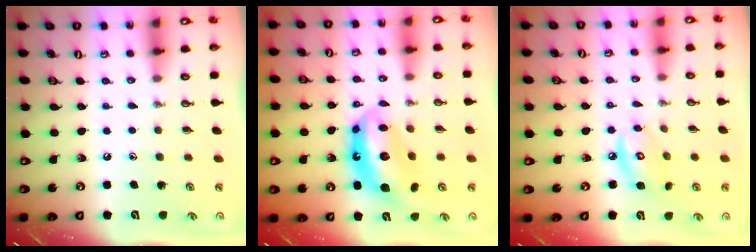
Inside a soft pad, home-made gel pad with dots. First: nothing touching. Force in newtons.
{"total": 13.1, "press": 13.1, "slide": 1.1}
{"total": 8.2, "press": 8.2, "slide": 0.6}